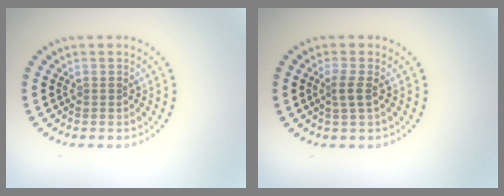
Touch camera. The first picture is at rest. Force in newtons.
{"total": 1.5, "press": 1.2, "slide": 0.9}